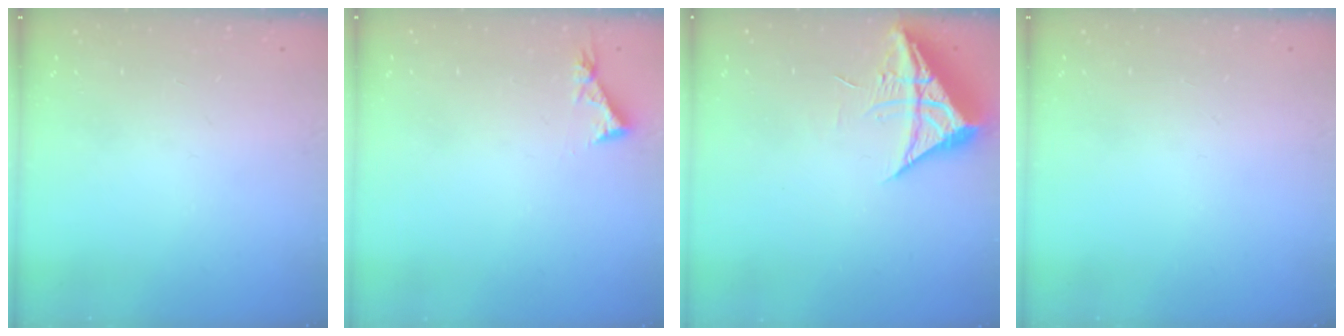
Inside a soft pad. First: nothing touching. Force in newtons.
{"total": 3.8, "press": 3.7, "slide": 0.4}
{"total": 9.4, "press": 9.3, "slide": 1.0}
{"total": 0.0}